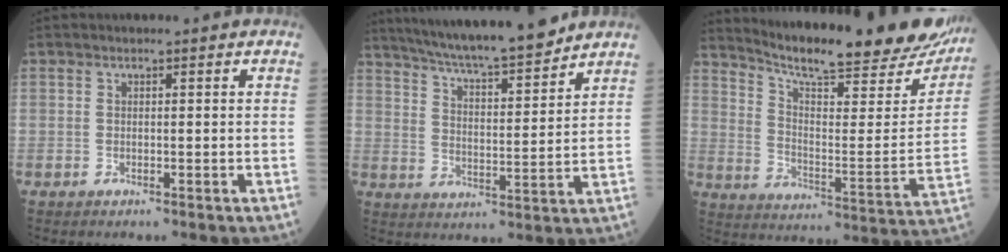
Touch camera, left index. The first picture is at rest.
{"total": 16.2, "force": [14.4, 1.0, 7.3], "torque": [-0.125, 0.004, 0.226]}
{"total": 26.8, "force": [23.9, 3.1, 11.7], "torque": [-0.183, -0.083, 0.313]}